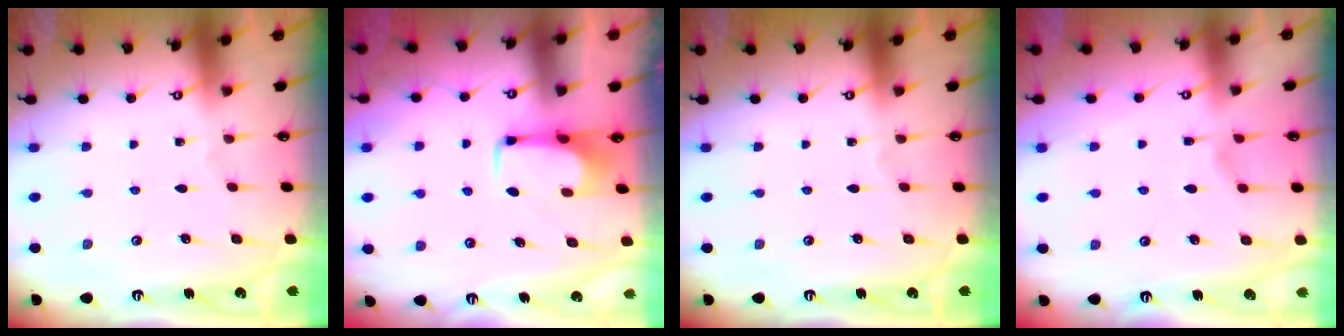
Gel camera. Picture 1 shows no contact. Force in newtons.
{"total": 1.7, "press": 1.6, "slide": 0.5}
{"total": 0.0}
{"total": 1.5, "press": 0.9, "slide": 1.2}